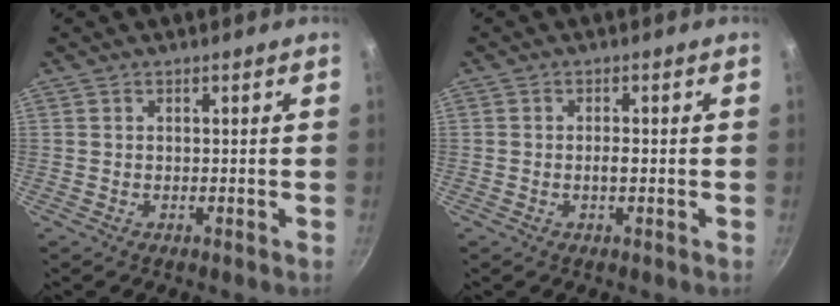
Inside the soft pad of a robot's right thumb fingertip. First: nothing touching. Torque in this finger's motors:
{"motor_torque": [0.15, -0.04, 0.61, -0.05, 0.04]}